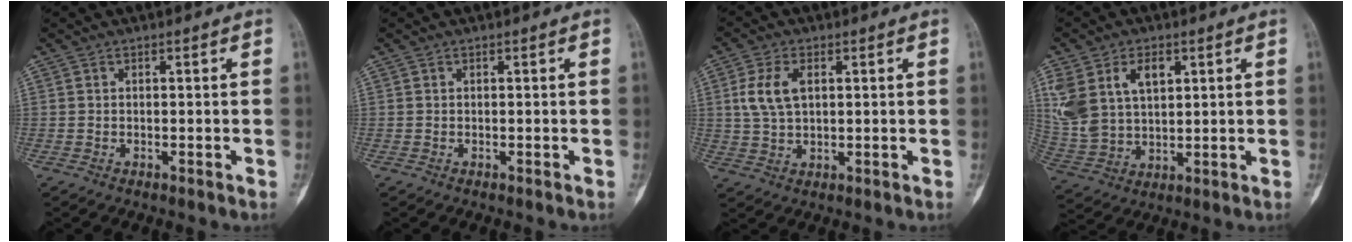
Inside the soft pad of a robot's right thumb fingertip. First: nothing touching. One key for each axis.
{"total": 0.0}
{"total": 6.8, "fx": 1.7, "fy": 4.0, "fz": 5.3, "tx": -0.112, "ty": 0.001, "tz": 0.034}
{"total": 13.7, "fx": 5.1, "fy": 8.8, "fz": 9.2, "tx": -0.184, "ty": -0.006, "tz": 0.114}